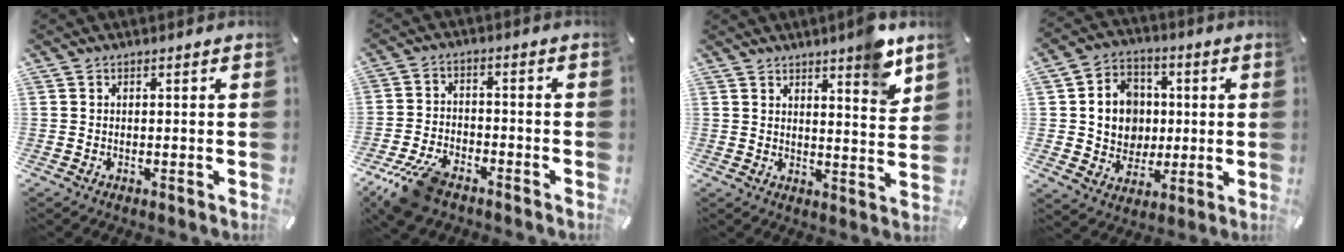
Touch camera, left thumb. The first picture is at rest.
{"total": 10.5, "force": [-7.3, 4.7, 5.8], "torque": [-0.120, 0.032, -0.135]}
{"total": 7.9, "force": [6.5, 1.3, 4.3], "torque": [-0.054, -0.047, 0.108]}
{"total": 11.4, "force": [0.7, 10.6, 4.1], "torque": [-0.079, 0.004, 0.023]}